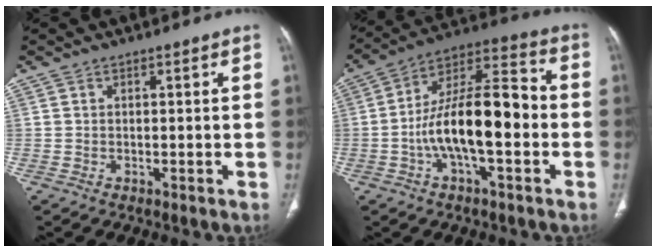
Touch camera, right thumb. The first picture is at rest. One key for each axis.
{"total": 17.7, "fx": -3.1, "fy": 6.9, "fz": 16.1, "tx": -0.268, "ty": 0.046, "tz": -0.060}